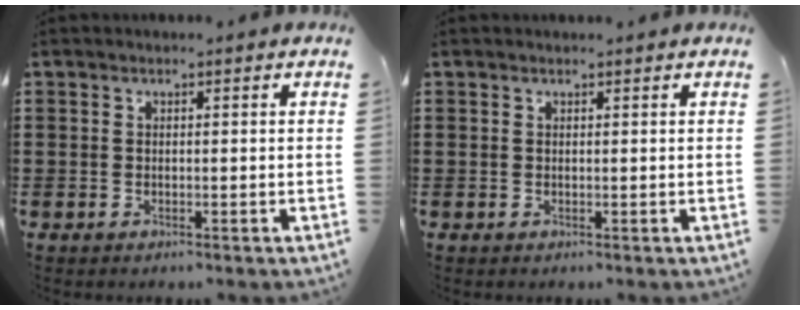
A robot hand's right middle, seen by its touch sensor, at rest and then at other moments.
{"total": 0.0}